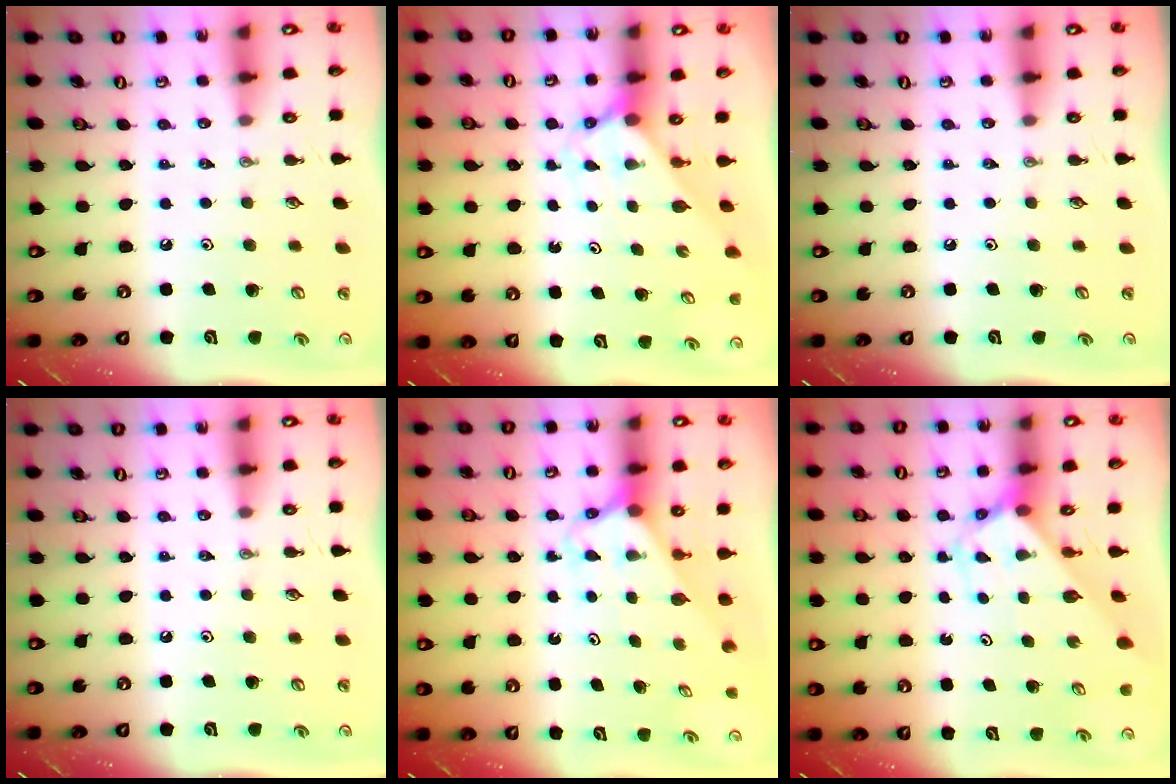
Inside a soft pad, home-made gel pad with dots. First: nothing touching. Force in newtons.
{"total": 2.1, "press": 2.1, "slide": 0.2}
{"total": 0.0}
{"total": 0.0}
{"total": 2.6, "press": 2.6, "slide": 0.2}
{"total": 2.9, "press": 2.9, "slide": 0.2}